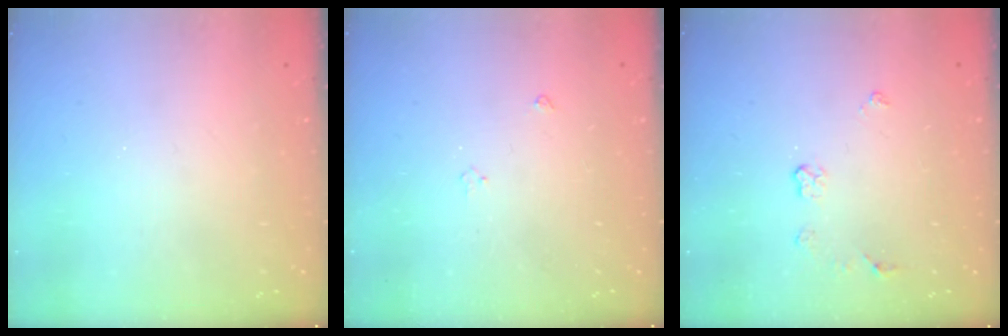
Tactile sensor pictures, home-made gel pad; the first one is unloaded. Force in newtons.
{"total": 3.0, "press": 2.9, "slide": 0.5}
{"total": 3.9, "press": 3.8, "slide": 0.6}